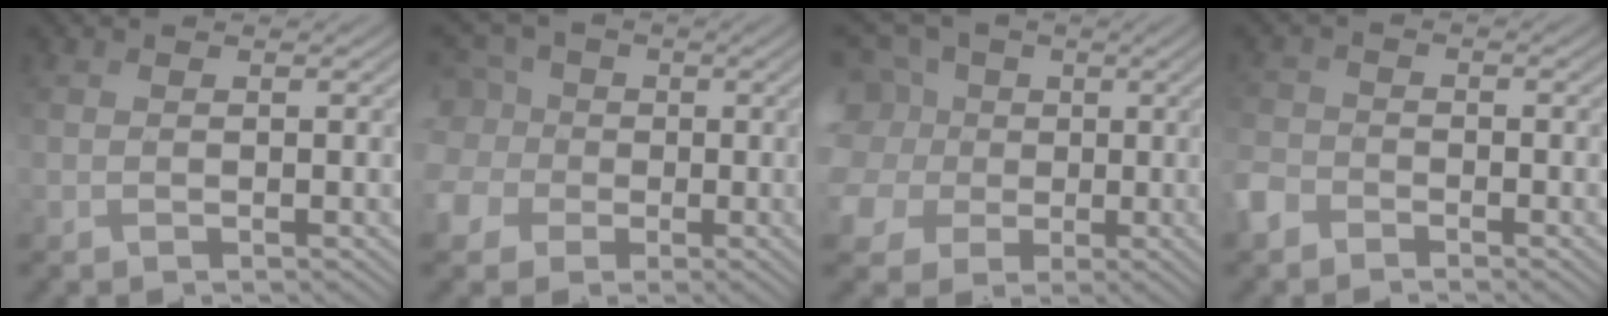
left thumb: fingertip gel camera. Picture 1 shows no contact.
{"total": 8.6, "force": [-0.9, 7.7, 3.7], "torque": [-0.135, -0.001, -0.034]}
{"total": 13.7, "force": [1.0, 11.9, 6.7], "torque": [-0.242, 0.019, -0.004]}
{"total": 3.4, "force": [-2.5, 2.0, 1.0], "torque": [-0.031, -0.004, -0.068]}